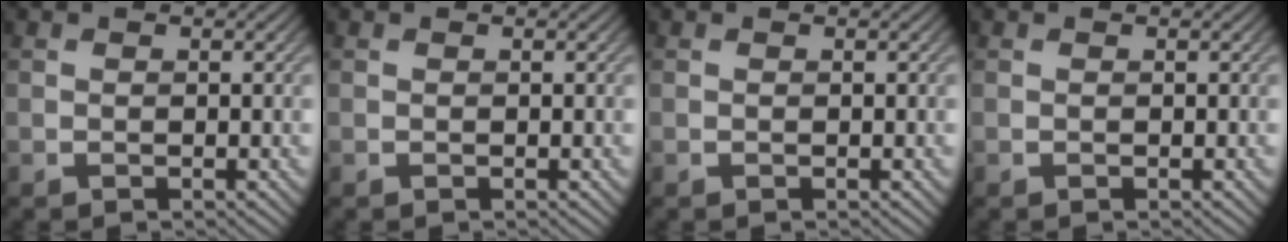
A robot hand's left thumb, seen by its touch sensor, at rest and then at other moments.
{"total": 0.0}
{"total": 0.0}
{"total": 0.0}